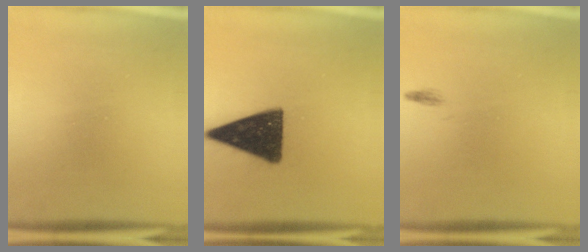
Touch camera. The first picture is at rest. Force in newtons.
{"total": 14.6}
{"total": 0.5}